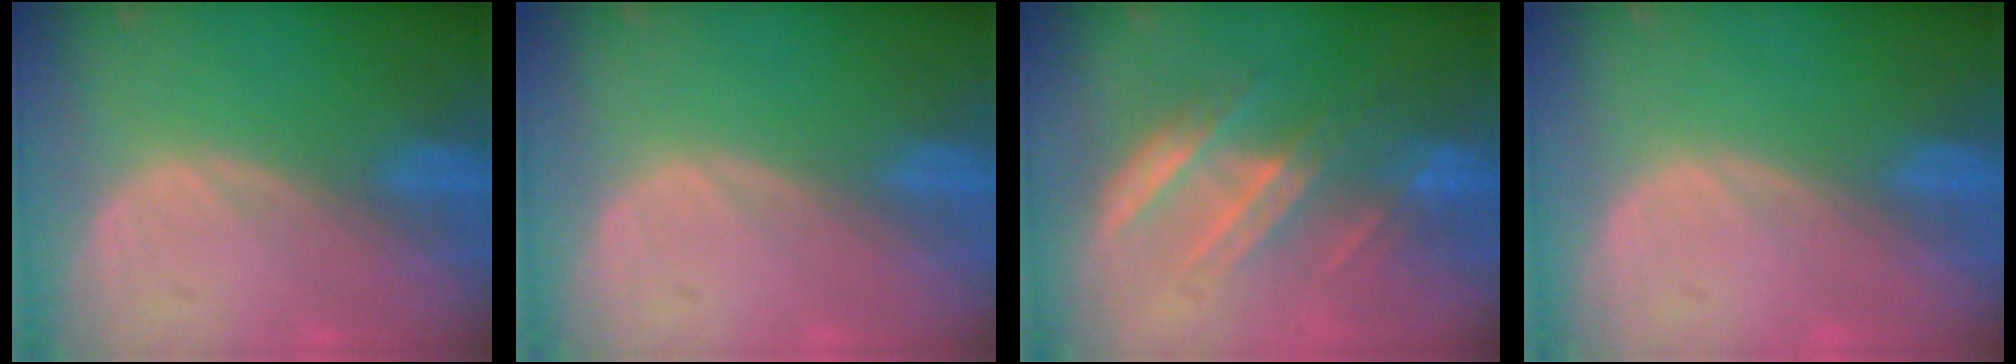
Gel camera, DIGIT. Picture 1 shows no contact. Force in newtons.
{"total": 0.0}
{"total": 7.3, "press": 6.6, "slide": 3.2}
{"total": 0.0}